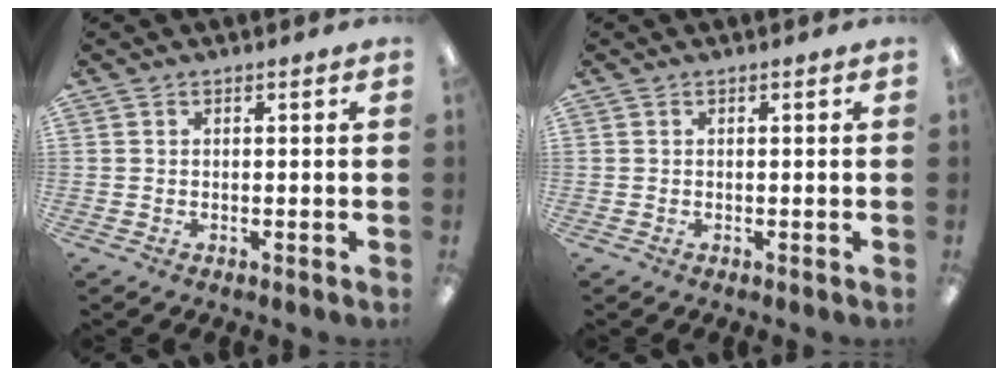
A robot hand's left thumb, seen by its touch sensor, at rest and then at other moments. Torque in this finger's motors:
{"motor_torque": [0.00, 0.00, -0.01, -0.10, 0.00]}